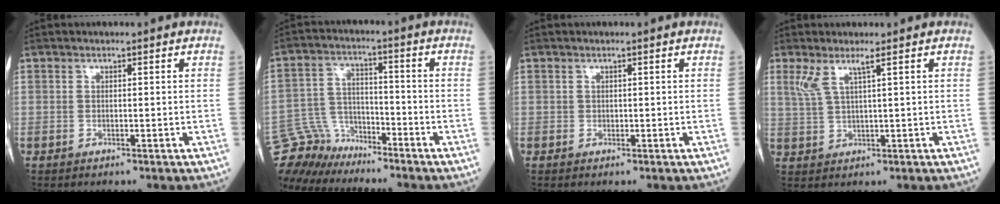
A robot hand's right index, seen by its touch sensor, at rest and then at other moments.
{"total": 8.0, "force": [-7.7, 2.2, -0.4], "torque": [-0.005, 0.011, -0.151]}
{"total": 0.7, "force": [0.1, 0.6, 0.4], "torque": [-0.004, 0.000, 0.002]}
{"total": 3.4, "force": [2.0, -0.1, 2.7], "torque": [-0.068, 0.003, 0.047]}